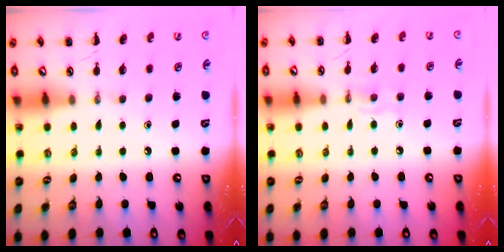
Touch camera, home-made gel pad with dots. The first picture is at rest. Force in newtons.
{"total": 4.3, "press": 4.1, "slide": 1.2}